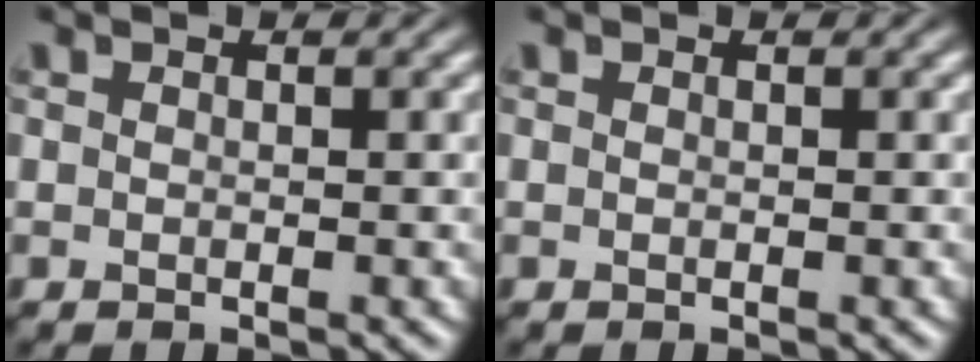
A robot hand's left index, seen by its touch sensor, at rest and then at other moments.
{"total": 0.0}